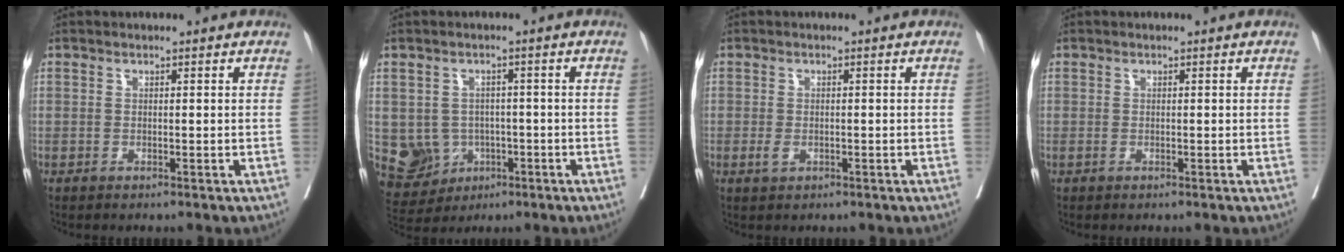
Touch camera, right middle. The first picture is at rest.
{"total": 7.4, "force": [-1.5, 6.9, 2.0], "torque": [-0.046, 0.010, -0.009]}
{"total": 1.5, "force": [-0.5, 0.9, 1.1], "torque": [-0.022, -0.001, -0.004]}
{"total": 0.0}